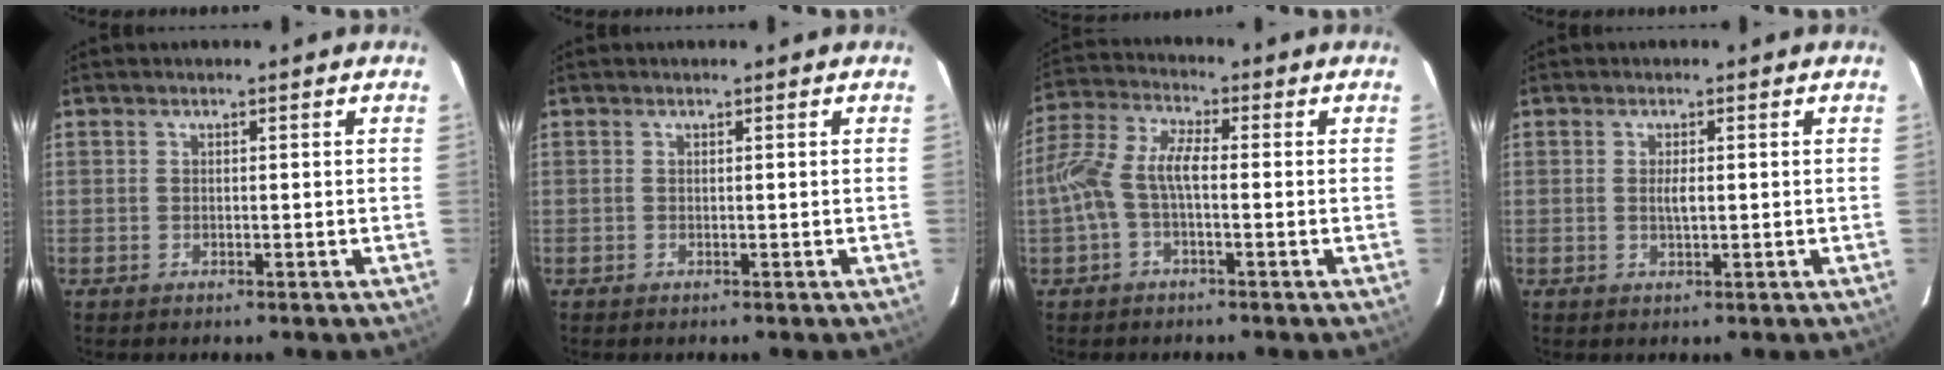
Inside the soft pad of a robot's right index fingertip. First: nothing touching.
{"total": 0.0}
{"total": 8.2, "force": [-1.3, 3.0, 7.5], "torque": [-0.172, 0.018, -0.029]}
{"total": 1.8, "force": [0.1, 0.5, 1.7], "torque": [-0.032, -0.001, 0.001]}